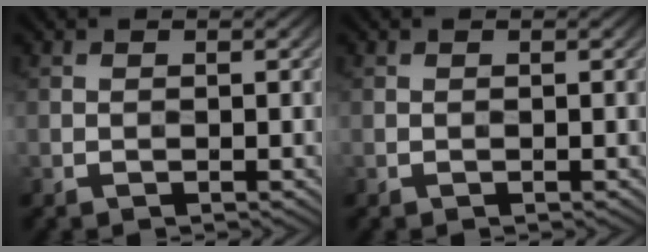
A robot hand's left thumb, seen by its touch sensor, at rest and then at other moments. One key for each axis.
{"total": 0.0}